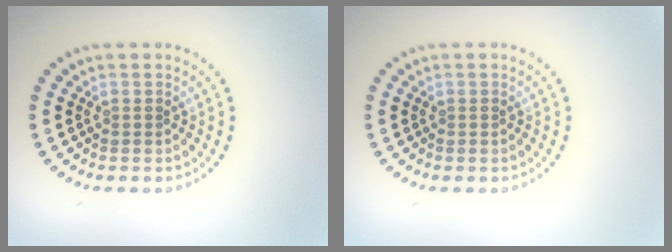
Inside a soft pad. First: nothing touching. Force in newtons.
{"total": 0.0}